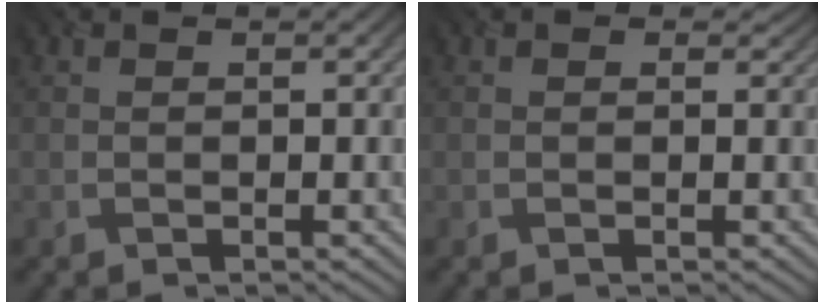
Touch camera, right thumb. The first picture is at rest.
{"total": 0.7, "force": [0.3, 0.6, 0.3], "torque": [-0.003, -0.006, 0.006]}